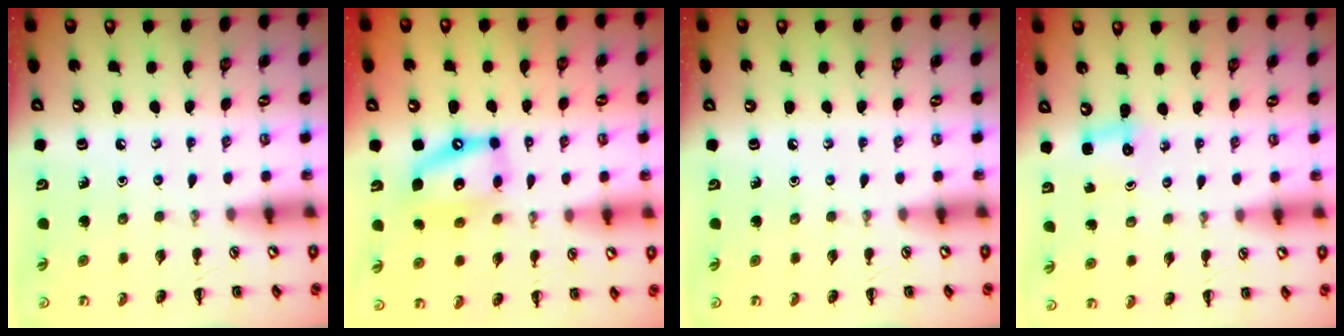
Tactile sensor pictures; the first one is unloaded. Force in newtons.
{"total": 12.8, "press": 12.3, "slide": 3.4}
{"total": 0.0}
{"total": 2.1, "press": 2.0, "slide": 0.6}